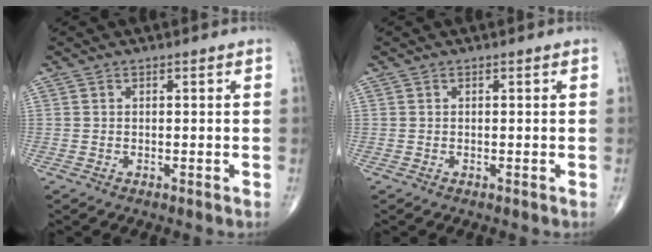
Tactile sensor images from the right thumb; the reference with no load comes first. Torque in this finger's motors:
{"motor_torque": [-0.08, -0.12, 0.26, 0.20, -0.01]}